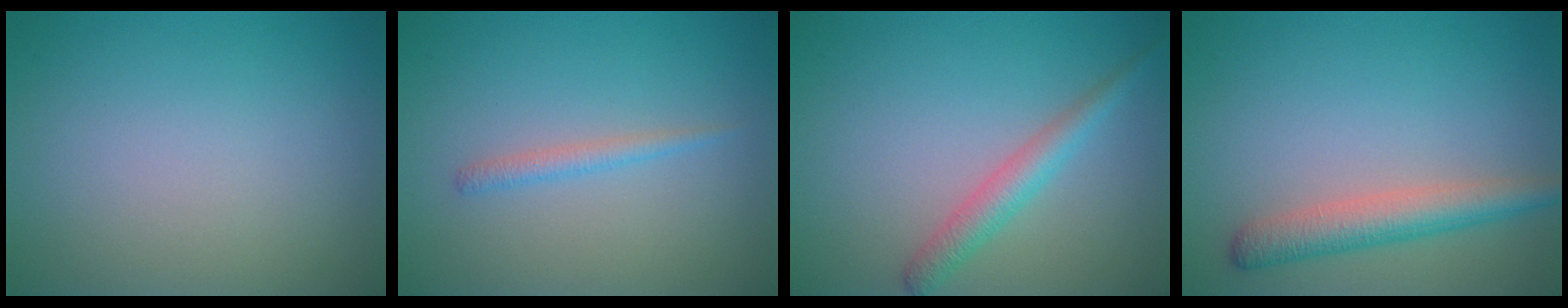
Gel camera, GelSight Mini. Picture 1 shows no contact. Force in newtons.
{"total": 1.2, "press": 1.2, "slide": 0.0}
{"total": 2.5, "press": 2.5, "slide": 0.1}
{"total": 3.8, "press": 3.8, "slide": 0.2}